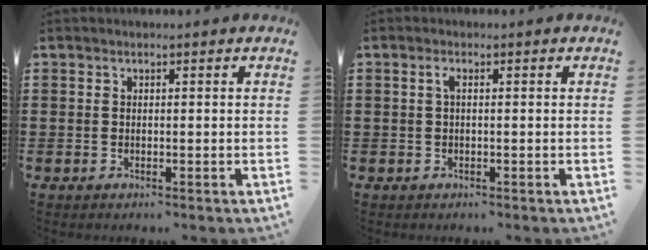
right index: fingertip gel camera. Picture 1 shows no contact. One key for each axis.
{"total": 1.5, "fx": 0.1, "fy": 0.2, "fz": 1.5, "tx": -0.029, "ty": -0.001, "tz": 0.000}